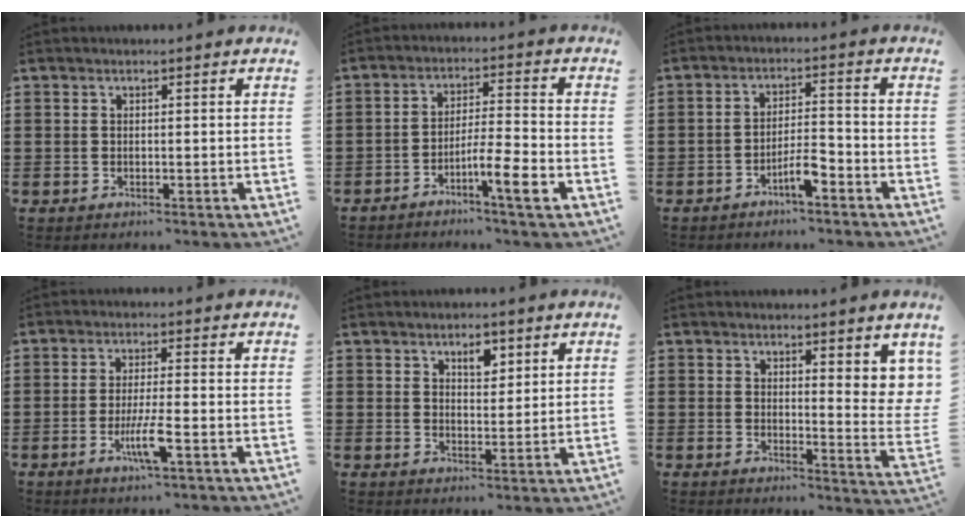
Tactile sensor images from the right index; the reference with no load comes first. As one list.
[{"total": 6.7, "force": [-3.9, 0.4, 5.4], "torque": [-0.093, -0.001, -0.069]}, {"total": 4.8, "force": [-3.1, 1.1, 3.5], "torque": [-0.073, 0.004, -0.061]}, {"total": 5.3, "force": [-2.3, 0.3, 4.8], "torque": [-0.091, -0.014, -0.042]}, {"total": 3.5, "force": [2.2, 1.8, 2.1], "torque": [-0.023, -0.002, 0.033]}, {"total": 3.6, "force": [2.9, 0.8, 1.9], "torque": [-0.034, -0.013, 0.049]}]